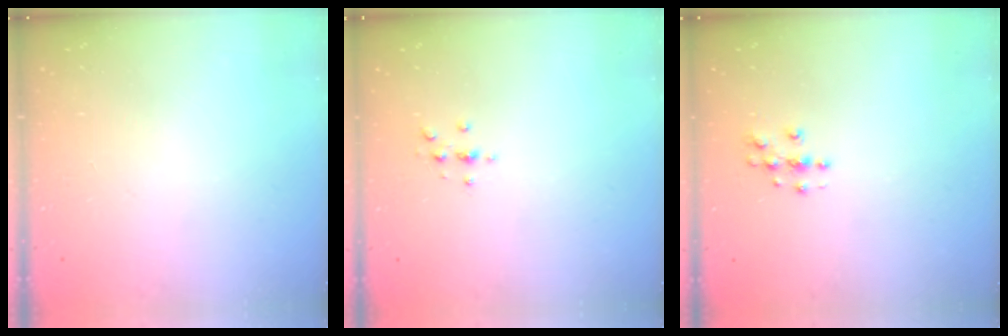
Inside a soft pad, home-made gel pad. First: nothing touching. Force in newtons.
{"total": 2.3, "press": 2.3, "slide": 0.2}
{"total": 3.8, "press": 3.8, "slide": 0.3}